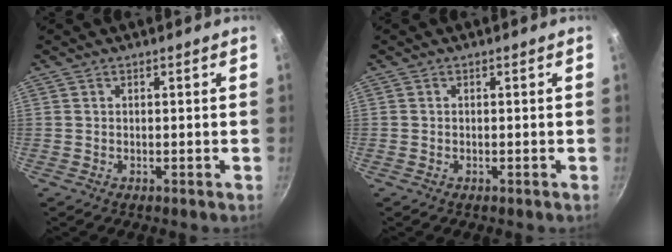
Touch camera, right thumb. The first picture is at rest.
{"total": 0.0}